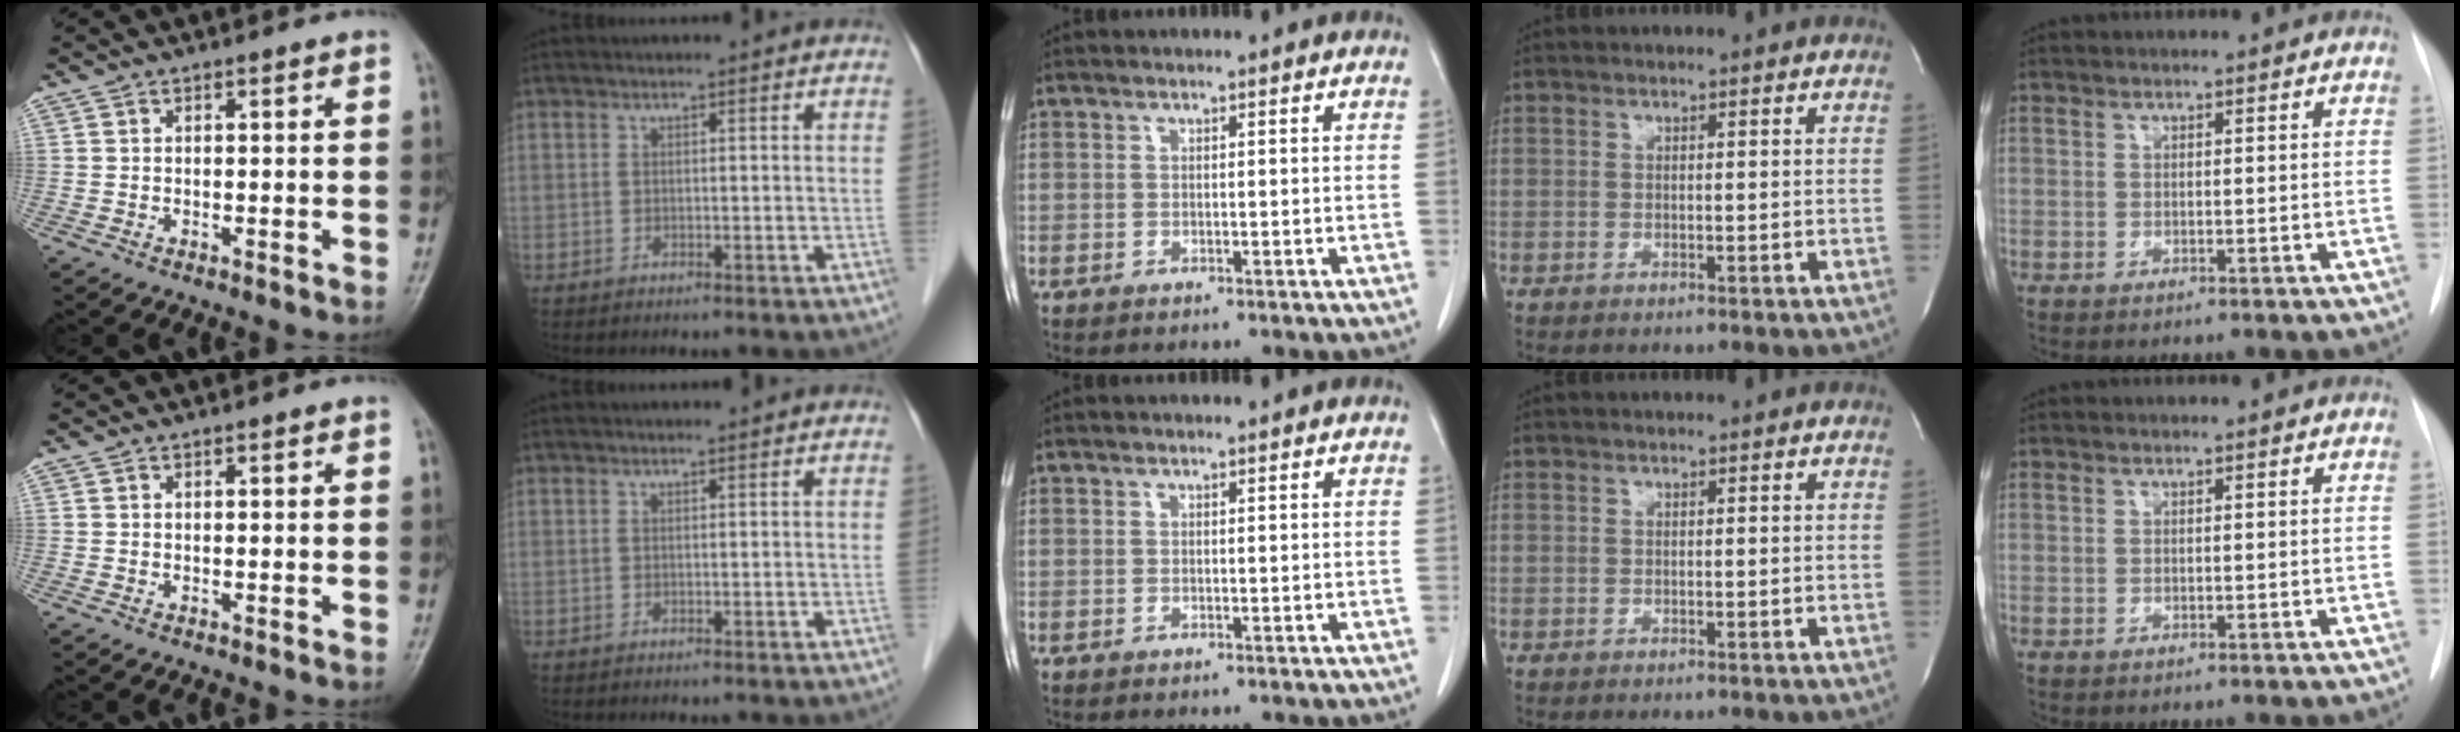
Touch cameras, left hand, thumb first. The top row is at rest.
{}